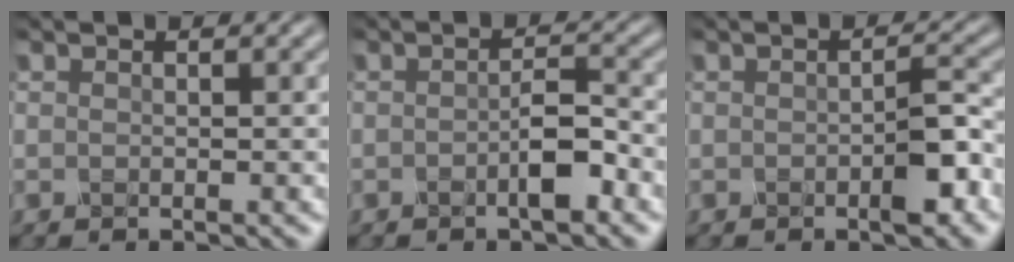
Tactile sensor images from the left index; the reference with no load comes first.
{"total": 2.1, "force": [-1.0, 0.4, 1.8], "torque": [-0.036, 0.009, -0.020]}
{"total": 2.7, "force": [-1.2, 0.5, 2.4], "torque": [-0.042, 0.007, -0.022]}